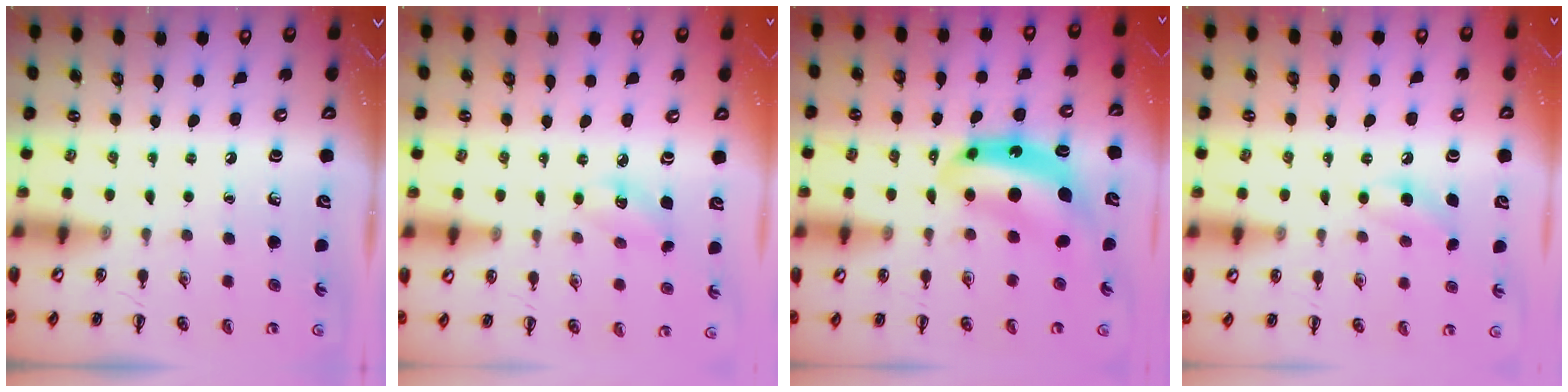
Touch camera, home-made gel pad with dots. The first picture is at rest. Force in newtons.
{"total": 3.9, "press": 3.9, "slide": 0.8}
{"total": 8.8, "press": 8.5, "slide": 2.1}
{"total": 7.6, "press": 7.3, "slide": 2.0}